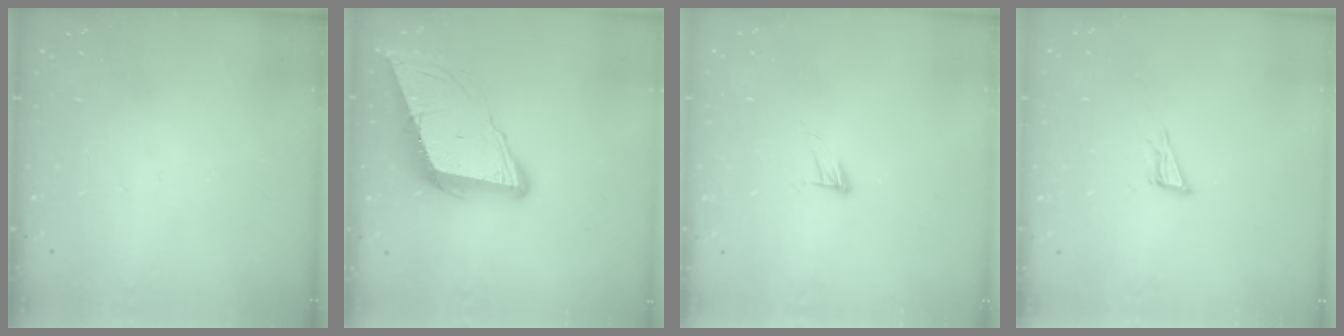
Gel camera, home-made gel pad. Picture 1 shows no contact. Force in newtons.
{"total": 10.5, "press": 9.9, "slide": 3.6}
{"total": 5.2, "press": 5.1, "slide": 0.4}
{"total": 5.7, "press": 5.5, "slide": 1.4}